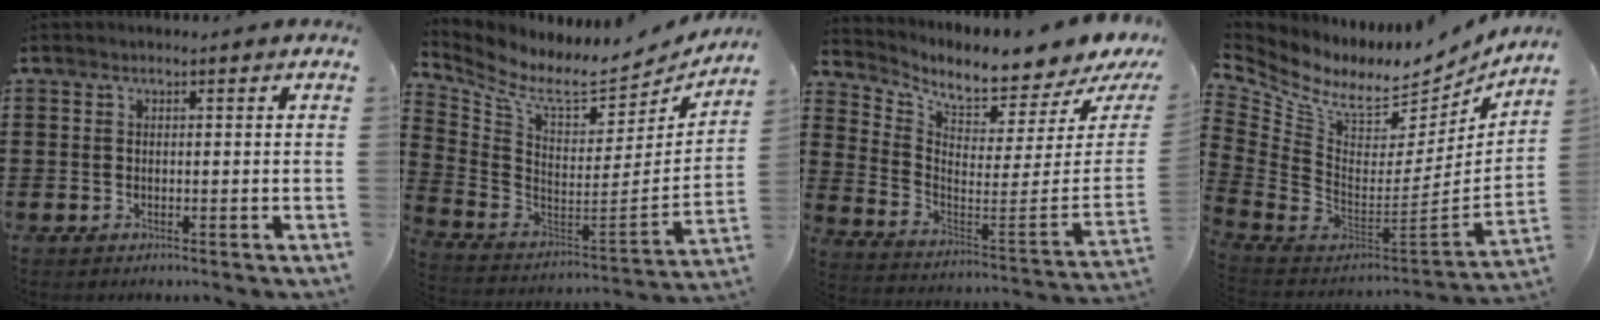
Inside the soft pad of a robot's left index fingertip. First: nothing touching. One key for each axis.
{"total": 8.1, "fx": 6.5, "fy": 2.4, "fz": 4.1, "tx": -0.112, "ty": -0.060, "tz": 0.112}
{"total": 5.2, "fx": 4.7, "fy": 0.2, "fz": 2.3, "tx": -0.058, "ty": -0.068, "tz": 0.071}
{"total": 8.0, "fx": 6.2, "fy": 3.5, "fz": 3.6, "tx": -0.104, "ty": -0.061, "tz": 0.108}